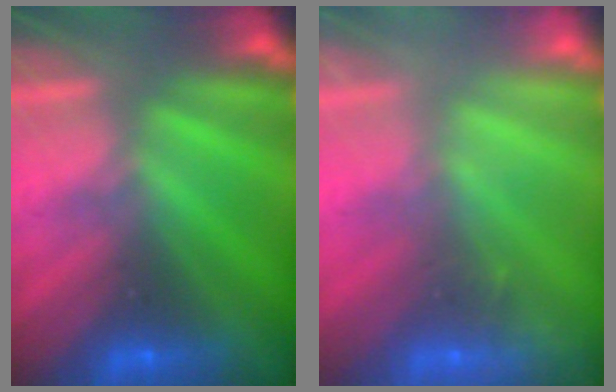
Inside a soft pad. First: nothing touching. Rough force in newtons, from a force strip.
{"total": 2.2}